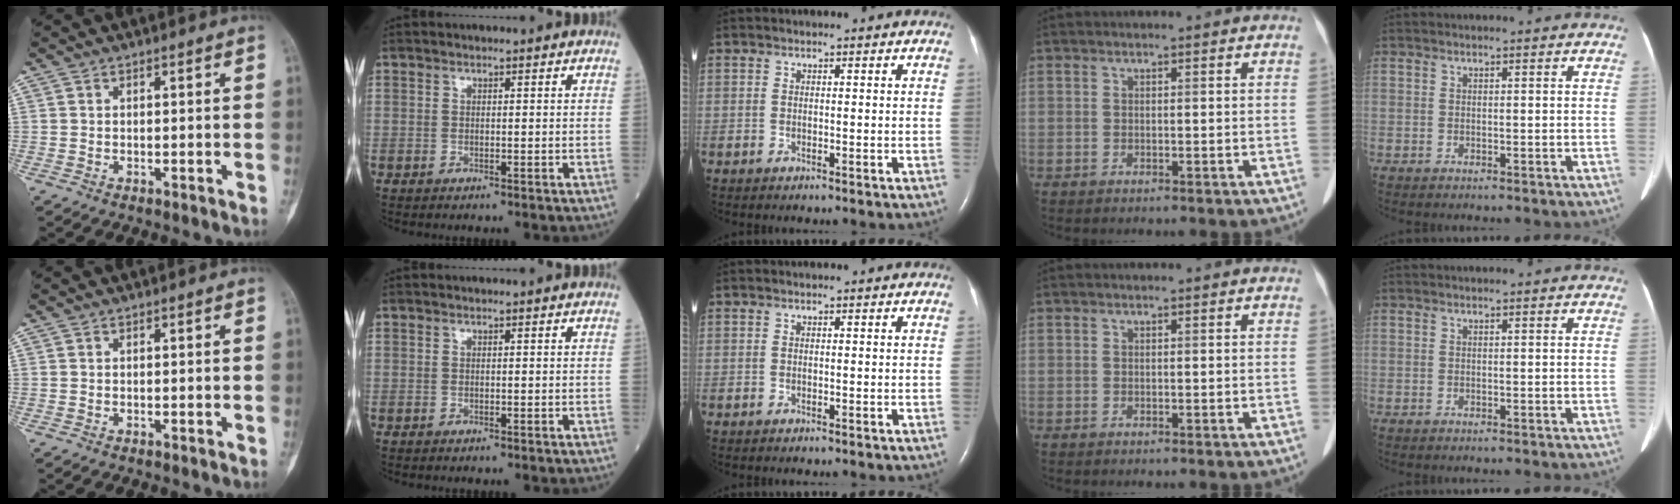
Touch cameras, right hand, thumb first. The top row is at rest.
{}